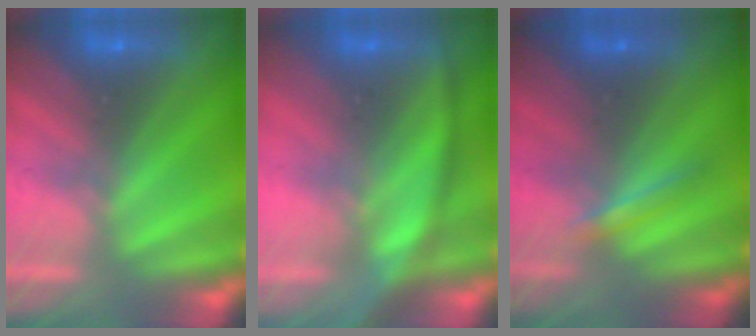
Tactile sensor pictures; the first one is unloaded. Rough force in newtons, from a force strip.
{"total": 3.1}
{"total": 1.7}